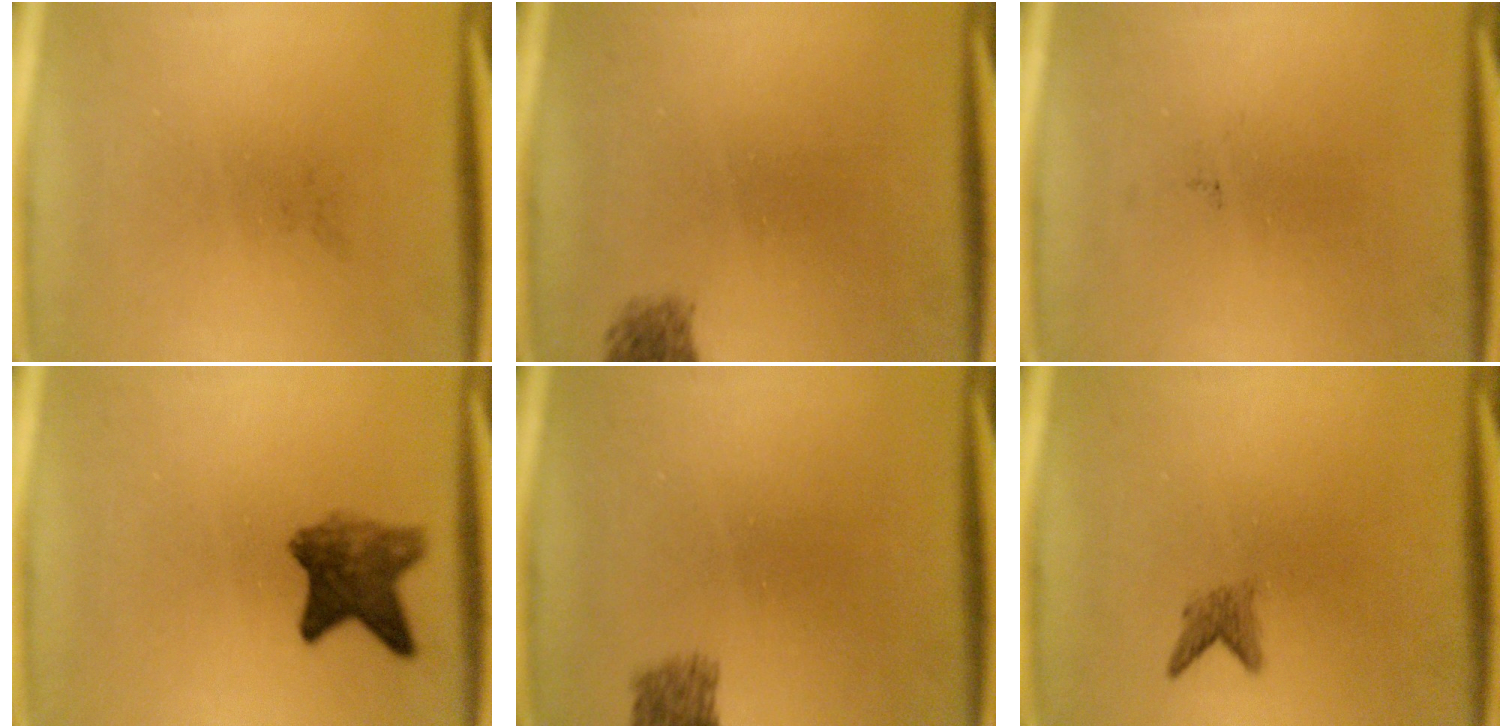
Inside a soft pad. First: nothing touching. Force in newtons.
{"total": 1.8}
{"total": 0.0}
{"total": 6.1}
{"total": 2.5}
{"total": 1.7}